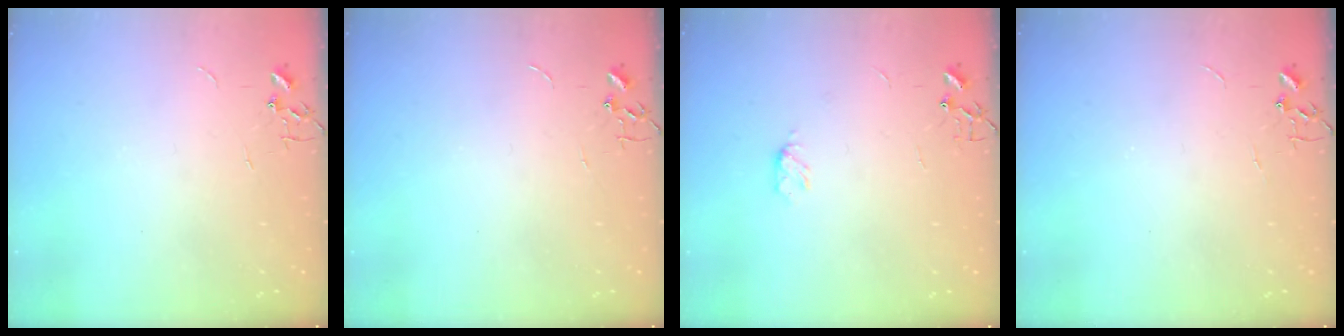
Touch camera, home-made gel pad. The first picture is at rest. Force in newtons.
{"total": 0.0}
{"total": 3.3, "press": 3.3, "slide": 0.5}
{"total": 0.0}